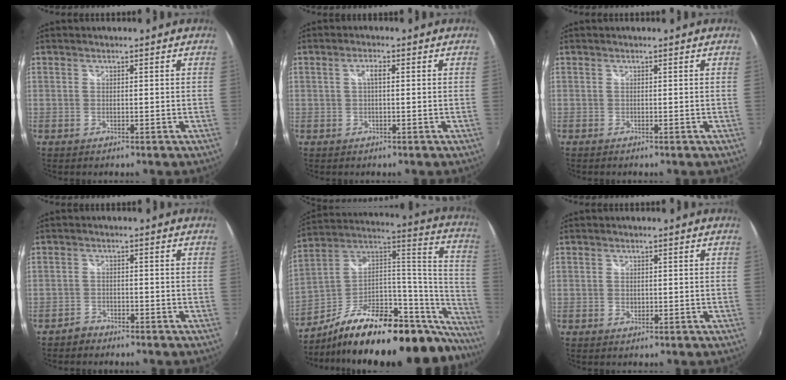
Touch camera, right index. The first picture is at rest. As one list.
[{"total": 1.7, "force": [0.1, 0.6, 1.6], "torque": [-0.031, 0.006, -0.001]}, {"total": 0.0}, {"total": 2.4, "force": [-2.2, 1.0, 0.0], "torque": [-0.006, 0.004, -0.043]}, {"total": 33.8, "force": [-23.9, 12.1, 20.5], "torque": [-0.266, 0.026, -0.366]}, {"total": 1.3, "force": [-0.3, 1.1, 0.6], "torque": [-0.009, 0.001, -0.005]}]